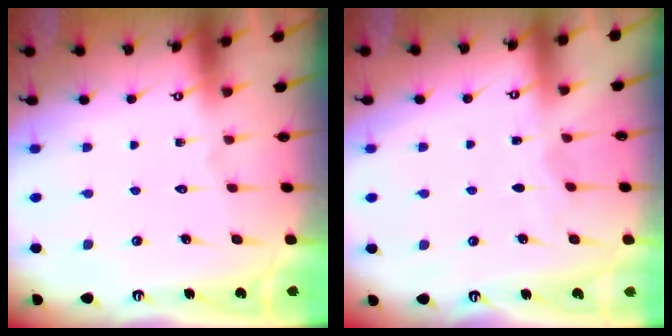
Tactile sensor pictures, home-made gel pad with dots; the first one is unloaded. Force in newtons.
{"total": 2.9, "press": 2.9, "slide": 0.4}